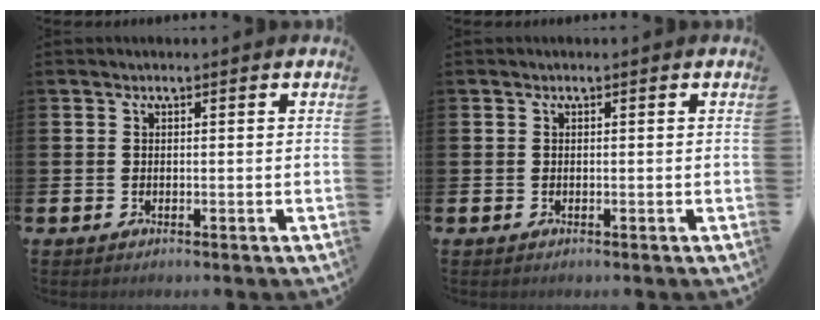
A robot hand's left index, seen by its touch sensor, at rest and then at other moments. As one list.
[{"total": 0.0}]